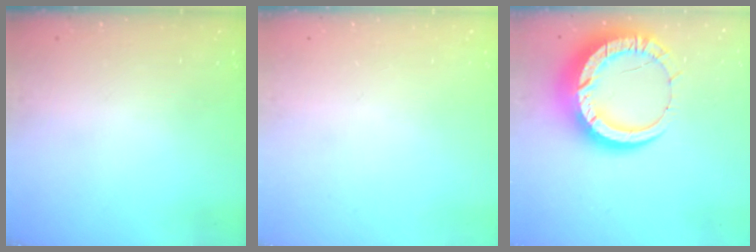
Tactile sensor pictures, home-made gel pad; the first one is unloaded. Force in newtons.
{"total": 0.0}
{"total": 16.0, "press": 15.9, "slide": 1.7}